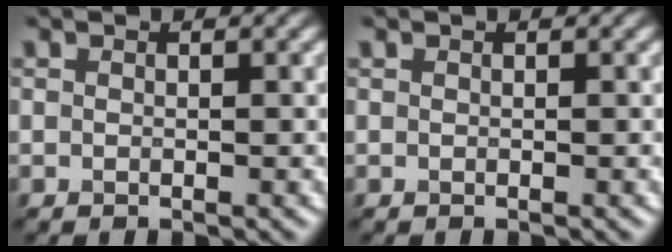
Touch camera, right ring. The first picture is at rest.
{"total": 0.0}